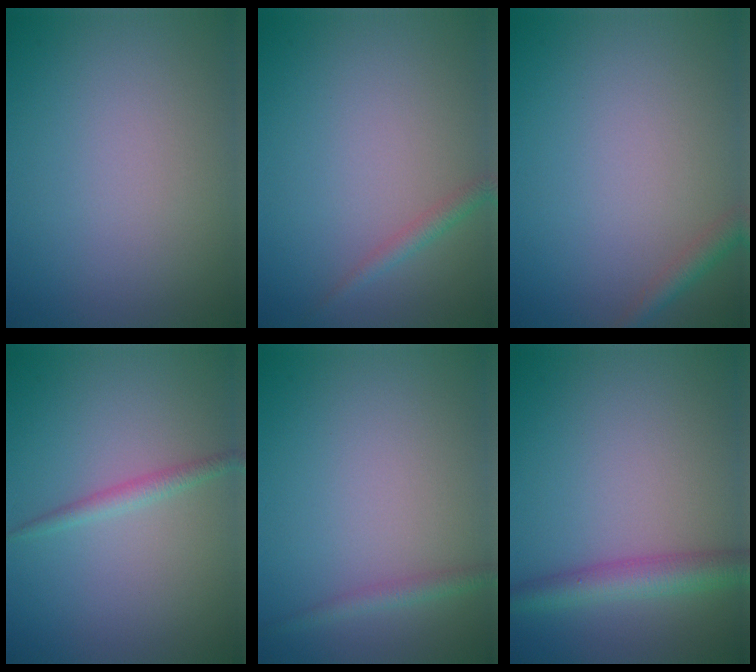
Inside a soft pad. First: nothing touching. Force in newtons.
{"total": 1.3, "press": 1.3, "slide": 0.1}
{"total": 1.6, "press": 1.6, "slide": 0.1}
{"total": 1.4, "press": 1.4, "slide": 0.1}
{"total": 1.4, "press": 1.4, "slide": 0.0}
{"total": 3.7, "press": 3.7, "slide": 0.1}